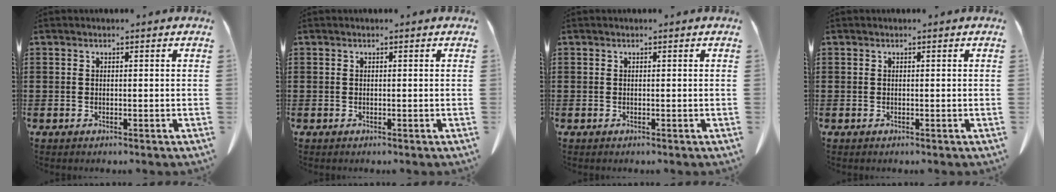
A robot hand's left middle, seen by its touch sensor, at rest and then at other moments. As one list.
[{"total": 0.0}, {"total": 0.0}, {"total": 0.0}]